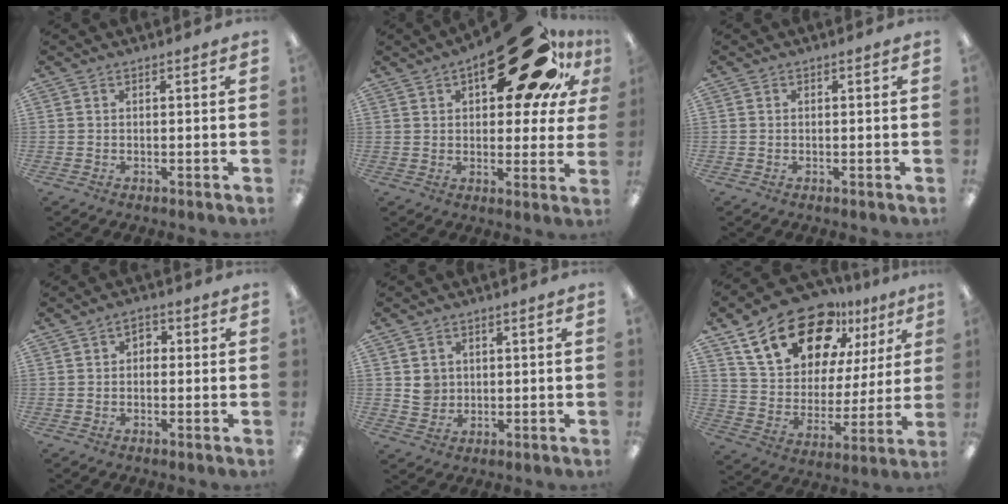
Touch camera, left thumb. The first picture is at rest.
{"total": 26.2, "force": [13.6, 12.1, 18.8], "torque": [-0.241, -0.069, 0.214]}
{"total": 0.0}
{"total": 2.4, "force": [-0.2, 1.9, 1.4], "torque": [-0.018, 0.007, -0.010]}
{"total": 4.0, "force": [0.8, 3.9, 0.8], "torque": [-0.010, 0.001, 0.013]}
{"total": 21.2, "force": [13.5, 11.9, 11.2], "torque": [-0.192, -0.067, 0.242]}